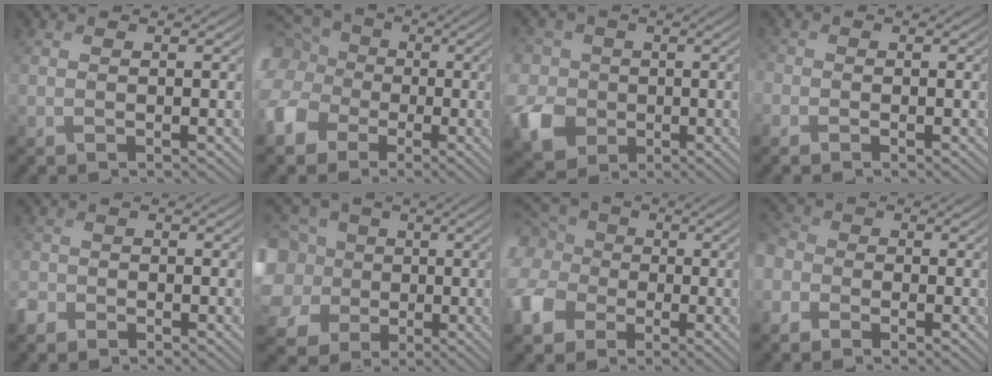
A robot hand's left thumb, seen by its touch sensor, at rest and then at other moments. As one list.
[{"total": 13.2, "force": [-0.7, 11.6, 6.3], "torque": [-0.221, -0.012, -0.032]}, {"total": 9.3, "force": [-1.5, 8.3, 4.0], "torque": [-0.129, -0.011, -0.045]}, {"total": 1.6, "force": [-0.8, 1.3, 0.3], "torque": [-0.007, -0.003, -0.022]}, {"total": 2.3, "force": [-1.7, 1.6, 0.4], "torque": [-0.012, -0.001, -0.047]}, {"total": 13.4, "force": [-0.4, 12.2, 5.7], "torque": [-0.221, -0.007, -0.029]}, {"total": 12.8, "force": [-1.6, 10.9, 6.5], "torque": [-0.216, -0.012, -0.046]}, {"total": 5.0, "force": [-2.5, 3.8, 2.1], "torque": [-0.069, -0.004, -0.062]}]